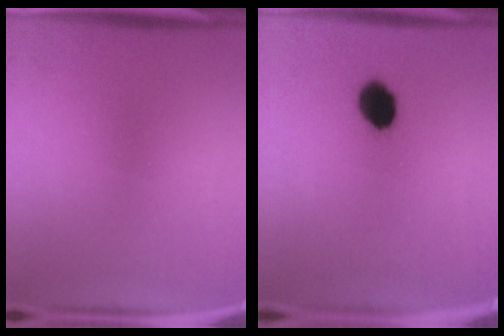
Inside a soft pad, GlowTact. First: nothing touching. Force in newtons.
{"total": 7.3}